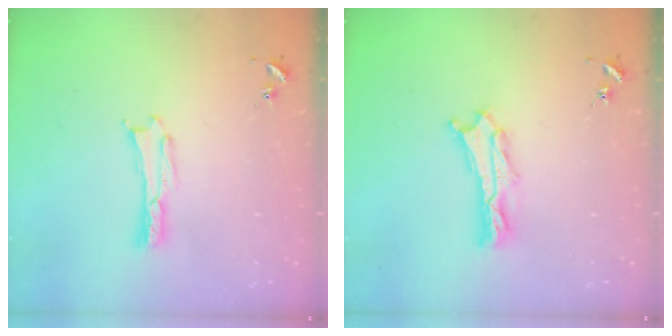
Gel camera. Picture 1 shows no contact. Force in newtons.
{"total": 2.4, "press": 2.4, "slide": 0.3}